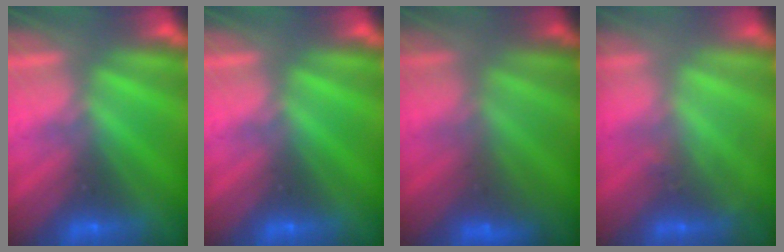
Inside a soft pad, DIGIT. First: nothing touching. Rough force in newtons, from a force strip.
{"total": 0.0}
{"total": 2.9}
{"total": 2.8}